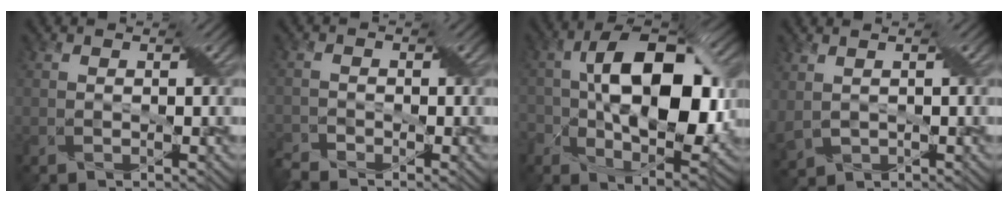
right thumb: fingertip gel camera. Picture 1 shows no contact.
{"total": 2.5, "force": [-2.3, 0.5, 0.7], "torque": [-0.022, -0.006, -0.056]}
{"total": 15.7, "force": [0.1, 9.0, 12.8], "torque": [-0.210, -0.004, 0.005]}
{"total": 2.9, "force": [0.8, 2.0, 2.0], "torque": [-0.062, -0.002, 0.022]}